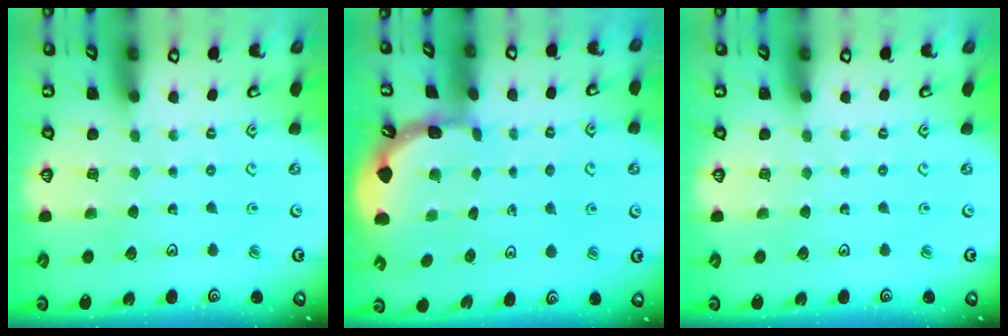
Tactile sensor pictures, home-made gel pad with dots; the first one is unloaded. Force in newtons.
{"total": 1.5, "press": 1.5, "slide": 0.1}
{"total": 0.0}